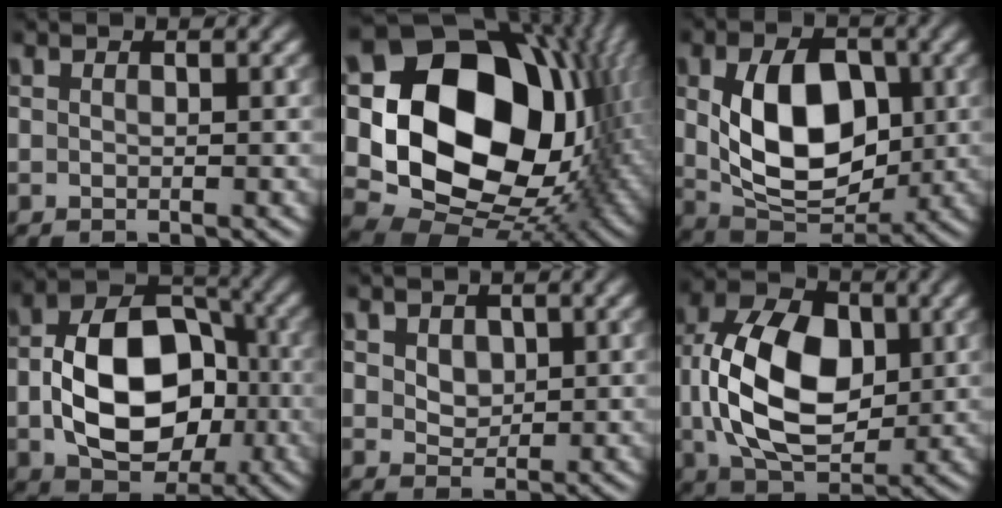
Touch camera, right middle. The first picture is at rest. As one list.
[{"total": 20.0, "force": [3.0, 15.2, 12.6], "torque": [-0.247, -0.008, 0.080]}, {"total": 9.8, "force": [0.6, 6.4, 7.4], "torque": [-0.143, -0.009, 0.016]}, {"total": 10.6, "force": [-1.4, 7.4, 7.5], "torque": [-0.131, 0.003, -0.018]}, {"total": 2.2, "force": [1.0, 1.6, 1.2], "torque": [-0.023, 0.000, 0.019]}, {"total": 11.1, "force": [0.3, 7.3, 8.3], "torque": [-0.165, 0.003, 0.003]}]